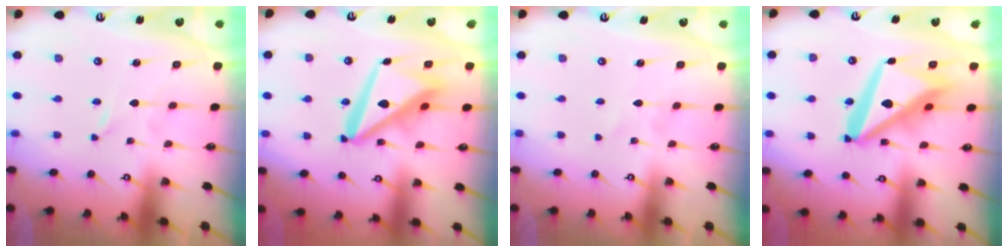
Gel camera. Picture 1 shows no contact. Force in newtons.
{"total": 14.7, "press": 14.6, "slide": 1.7}
{"total": 1.2, "press": 1.2, "slide": 0.1}
{"total": 17.0, "press": 16.9, "slide": 2.1}